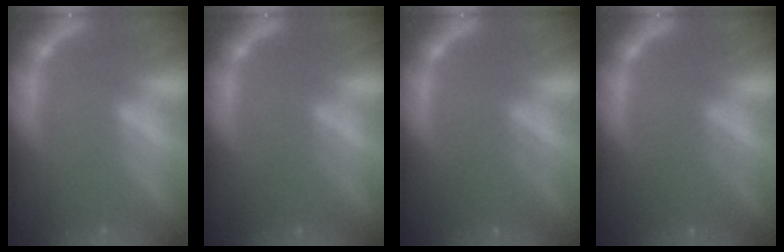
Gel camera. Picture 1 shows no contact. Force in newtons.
{"total": 2.0}
{"total": 2.5}
{"total": 2.5}